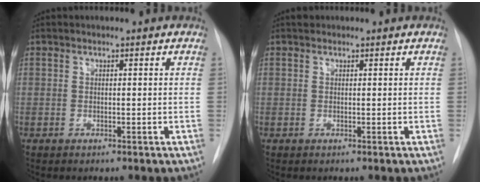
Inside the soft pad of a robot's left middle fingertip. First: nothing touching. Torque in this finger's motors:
{"motor_torque": [0.14, -0.14, -0.08, 0.01]}